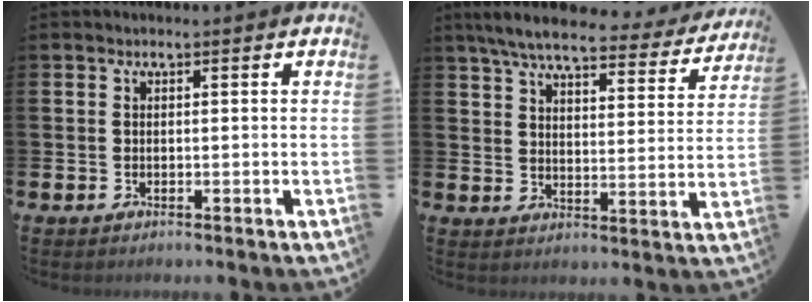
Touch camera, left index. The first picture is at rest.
{"total": 7.1, "force": [6.3, 1.4, 3.0], "torque": [-0.069, -0.038, 0.103]}